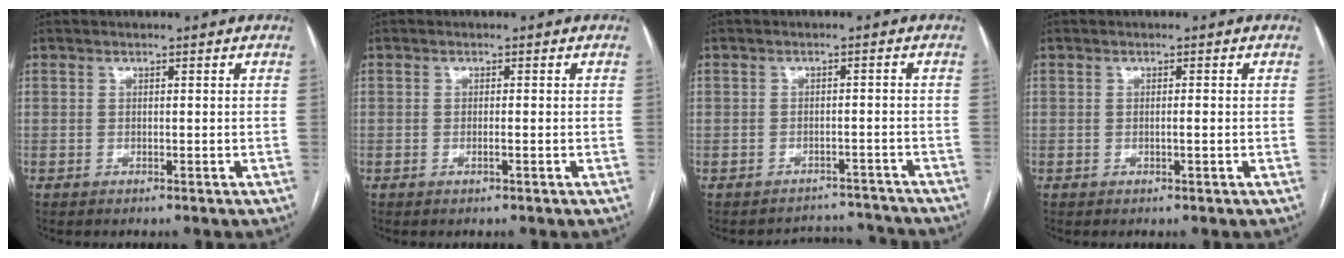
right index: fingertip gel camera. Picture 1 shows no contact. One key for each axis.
{"total": 0.8, "fx": -0.3, "fy": 0.0, "fz": 0.7, "tx": -0.015, "ty": 0.000, "tz": -0.005}
{"total": 5.9, "fx": -5.3, "fy": 1.7, "fz": -1.8, "tx": 0.033, "ty": 0.033, "tz": -0.063}
{"total": 0.9, "fx": -0.2, "fy": 0.0, "fz": 0.9, "tx": -0.017, "ty": 0.000, "tz": -0.003}